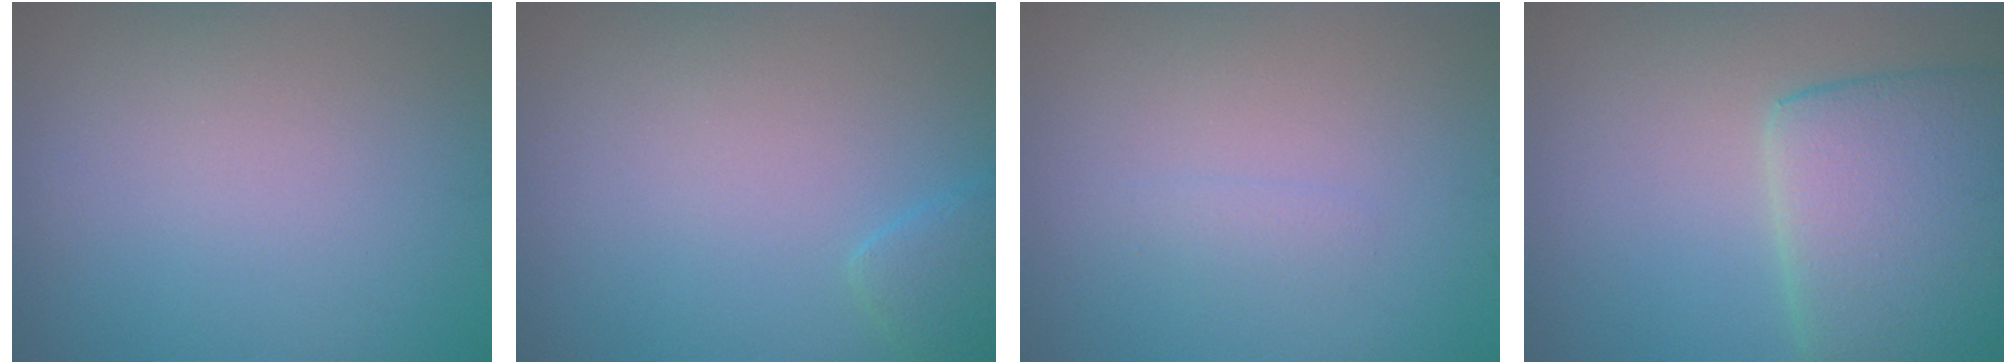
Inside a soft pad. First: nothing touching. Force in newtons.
{"total": 1.7, "press": 1.7, "slide": 0.1}
{"total": 0.7, "press": 0.7, "slide": 0.1}
{"total": 8.9, "press": 8.9, "slide": 0.5}